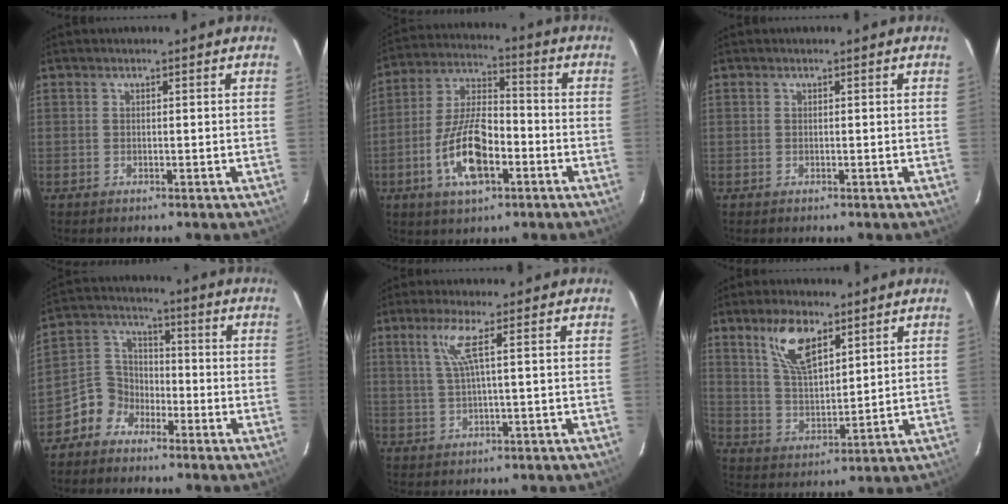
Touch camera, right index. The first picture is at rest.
{"total": 13.3, "force": [-5.1, 5.5, 11.0], "torque": [-0.228, 0.000, -0.091]}
{"total": 0.0}
{"total": 7.0, "force": [-4.6, 5.3, 0.7], "torque": [-0.024, 0.037, -0.102]}
{"total": 4.4, "force": [1.6, -0.9, 4.0], "torque": [-0.071, 0.005, 0.038]}
{"total": 9.9, "force": [5.8, 4.2, 6.9], "torque": [-0.129, 0.010, 0.119]}